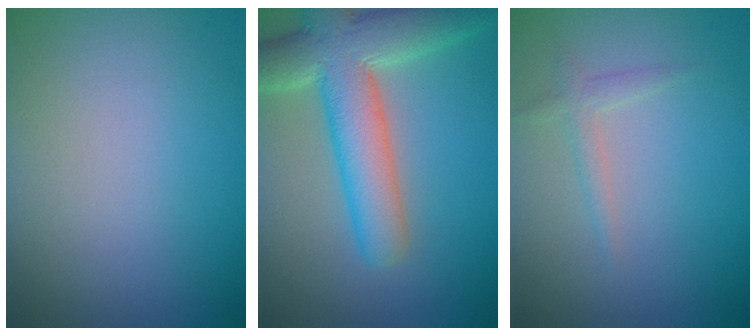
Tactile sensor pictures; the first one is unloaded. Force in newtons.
{"total": 8.6, "press": 8.6, "slide": 0.7}
{"total": 1.3, "press": 1.3, "slide": 0.0}